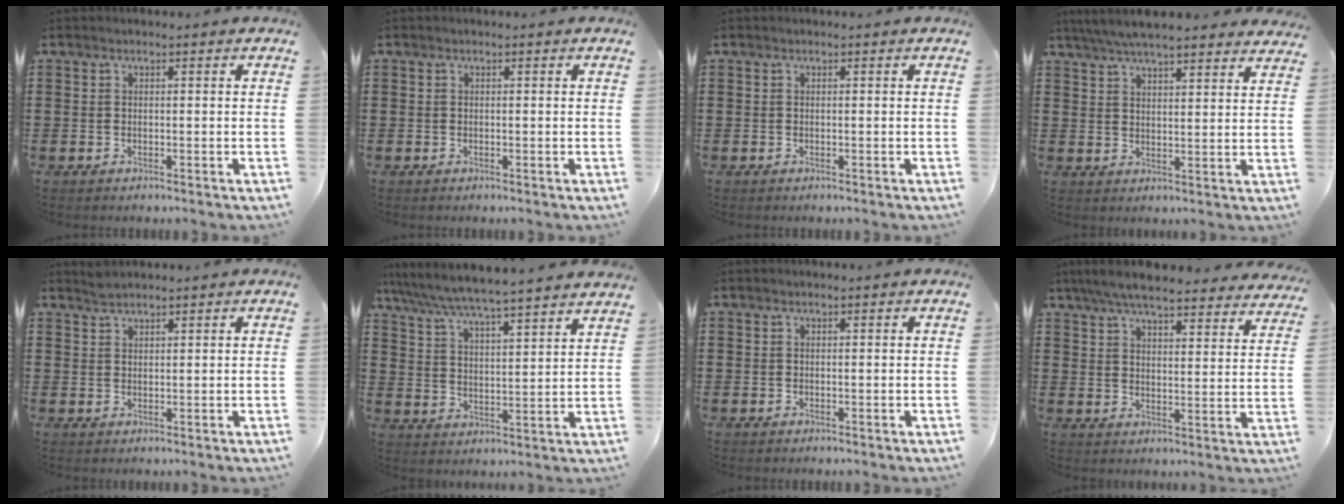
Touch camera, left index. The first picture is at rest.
{"total": 0.0}
{"total": 0.0}
{"total": 5.7, "force": [5.4, 0.8, 1.7], "torque": [-0.049, -0.015, 0.101]}
{"total": 1.4, "force": [1.4, 0.0, 0.3], "torque": [-0.008, -0.002, 0.027]}
{"total": 5.8, "force": [5.5, -0.5, 1.6], "torque": [-0.056, -0.041, 0.092]}
{"total": 0.0}
{"total": 6.6, "force": [6.2, 0.8, 2.2], "torque": [-0.067, -0.026, 0.111]}